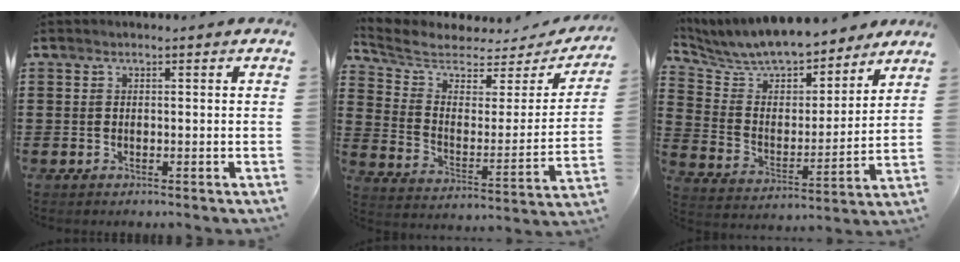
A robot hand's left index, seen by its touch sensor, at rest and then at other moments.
{"total": 5.7, "force": [4.9, 2.0, 2.0], "torque": [-0.072, -0.035, 0.081]}
{"total": 7.6, "force": [7.3, 1.6, 1.5], "torque": [-0.072, -0.053, 0.126]}